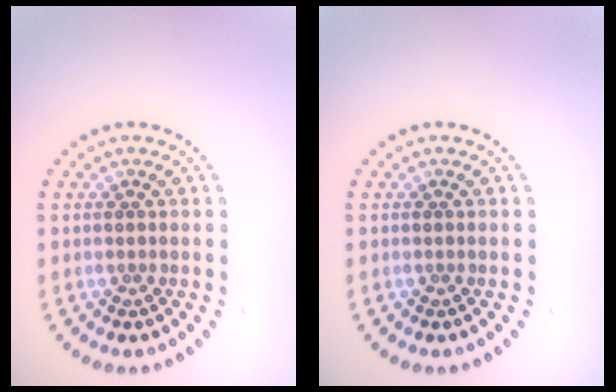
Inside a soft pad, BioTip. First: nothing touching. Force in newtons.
{"total": 0.0}